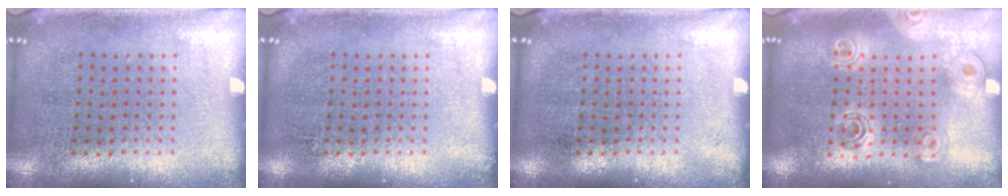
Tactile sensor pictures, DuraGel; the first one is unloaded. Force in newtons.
{"total": 0.0}
{"total": 0.0}
{"total": 1.6, "press": 1.4, "slide": 0.8}